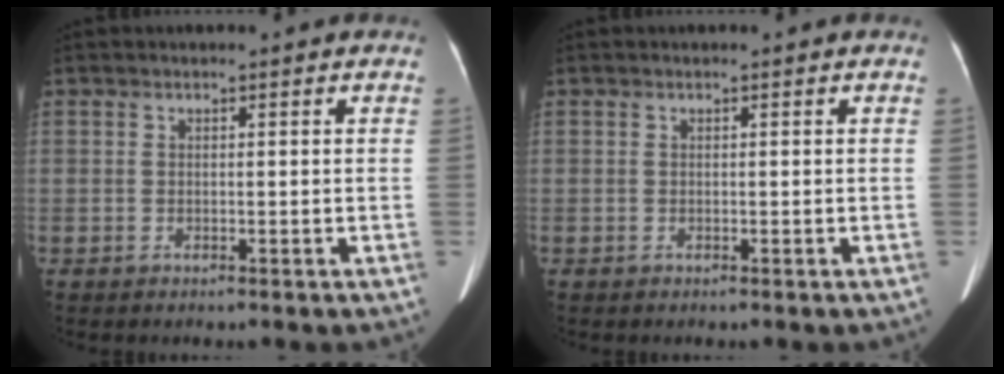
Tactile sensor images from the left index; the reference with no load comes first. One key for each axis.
{"total": 0.0}